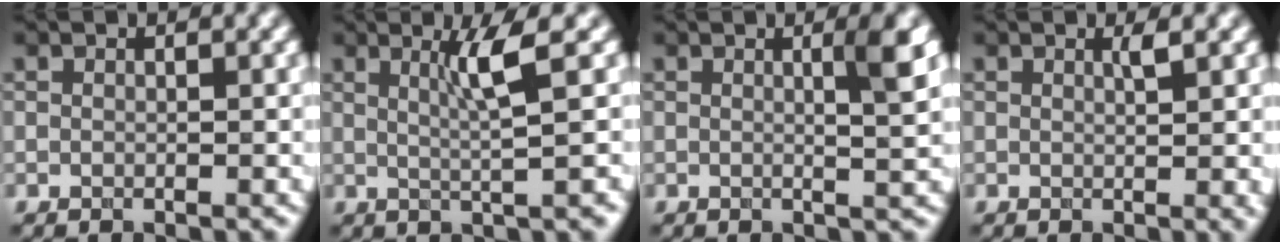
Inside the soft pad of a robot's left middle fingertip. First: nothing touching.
{"total": 3.7, "force": [1.0, 0.3, 3.6], "torque": [-0.062, -0.001, 0.018]}
{"total": 3.0, "force": [0.6, 0.6, 2.9], "torque": [-0.036, 0.000, 0.003]}
{"total": 1.7, "force": [0.5, 0.3, 1.6], "torque": [-0.021, -0.003, 0.005]}